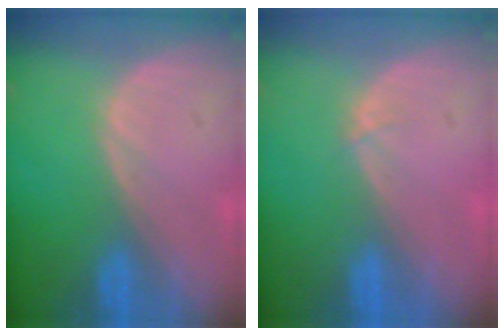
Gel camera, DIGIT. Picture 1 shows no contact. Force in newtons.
{"total": 0.6, "press": 0.4, "slide": 0.3}